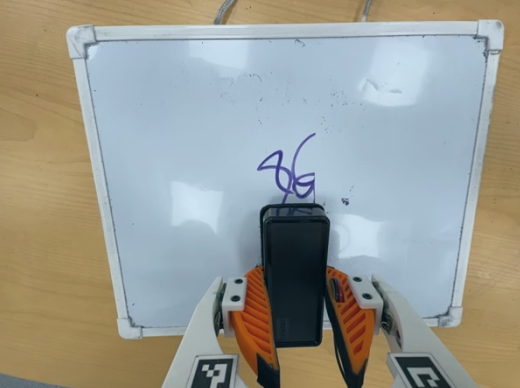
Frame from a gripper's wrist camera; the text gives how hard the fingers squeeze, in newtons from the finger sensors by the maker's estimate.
{"total": 8.1, "left": 6.3, "right": 9.9}